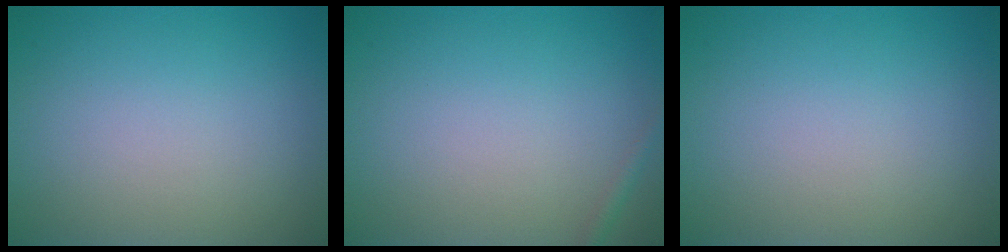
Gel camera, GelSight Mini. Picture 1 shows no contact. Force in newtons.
{"total": 0.8, "press": 0.8, "slide": 0.1}
{"total": 0.0}